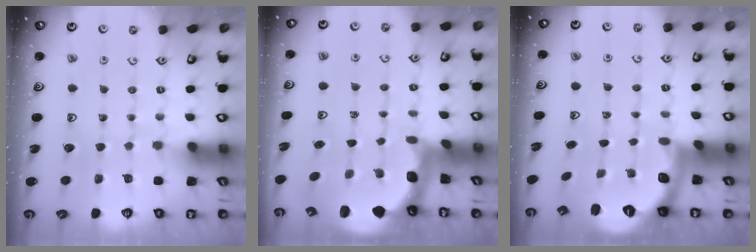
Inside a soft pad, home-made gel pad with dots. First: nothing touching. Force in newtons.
{"total": 2.2, "press": 2.0, "slide": 0.8}
{"total": 2.5, "press": 1.9, "slide": 1.6}